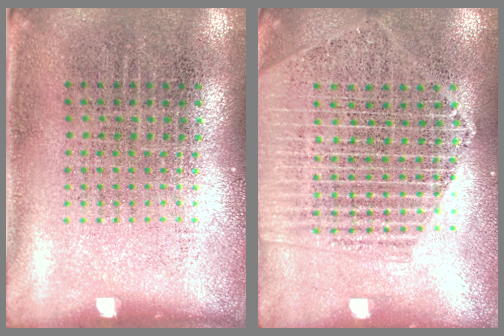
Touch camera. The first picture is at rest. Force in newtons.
{"total": 2.0, "press": 1.8, "slide": 0.9}